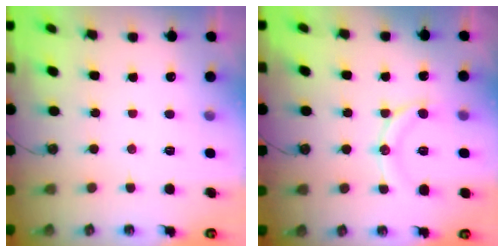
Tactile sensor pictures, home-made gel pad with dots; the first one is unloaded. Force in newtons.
{"total": 12.2, "press": 12.2, "slide": 0.4}